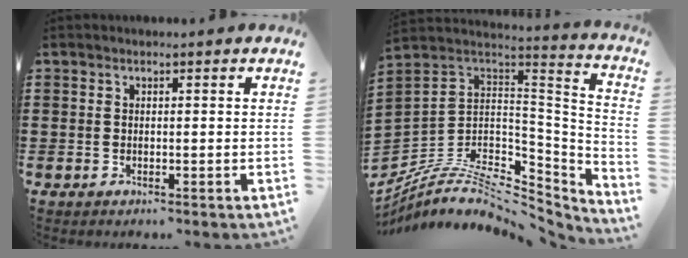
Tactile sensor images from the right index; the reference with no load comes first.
{"total": 8.1, "force": [-5.1, 4.0, 4.9], "torque": [-0.115, -0.011, -0.097]}